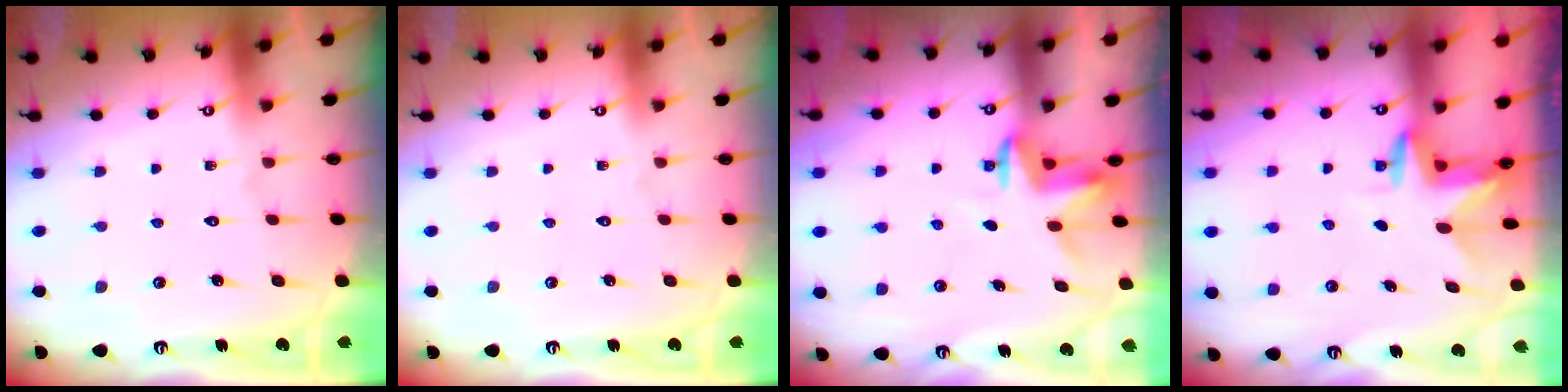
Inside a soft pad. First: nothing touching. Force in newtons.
{"total": 0.0}
{"total": 3.5, "press": 3.4, "slide": 0.3}
{"total": 2.7, "press": 2.7, "slide": 0.2}